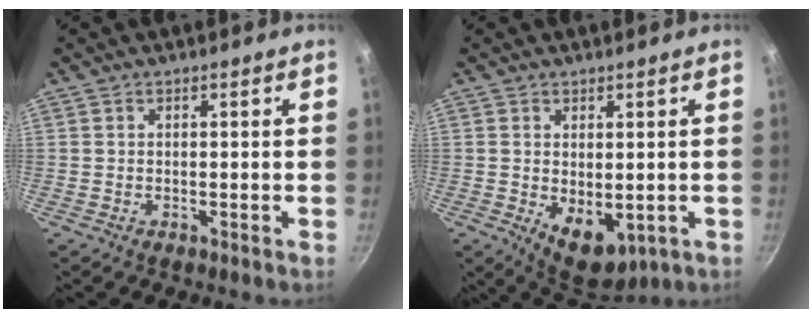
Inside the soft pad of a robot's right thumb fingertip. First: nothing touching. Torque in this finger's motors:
{"motor_torque": [-0.55, 0.82, 0.40, 0.44, 0.05]}